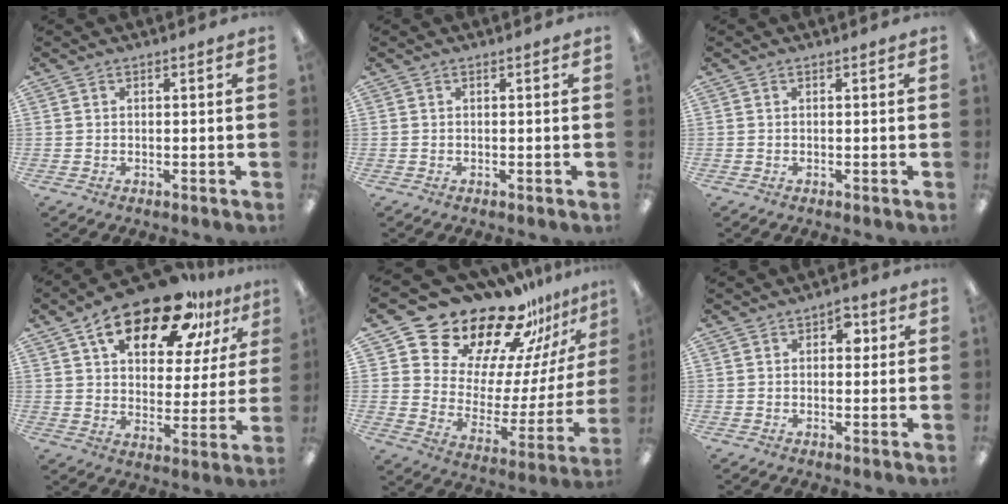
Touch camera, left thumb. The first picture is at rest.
{"total": 0.0}
{"total": 0.0}
{"total": 20.7, "force": [13.4, 9.7, 12.5], "torque": [-0.199, -0.066, 0.225]}
{"total": 22.8, "force": [19.3, 10.1, 6.7], "torque": [-0.114, -0.153, 0.346]}
{"total": 3.8, "force": [1.2, 2.5, 2.6], "torque": [-0.030, 0.001, 0.014]}